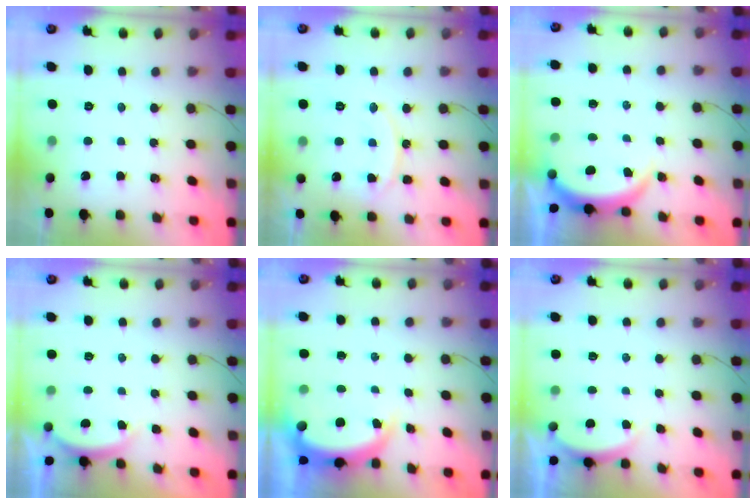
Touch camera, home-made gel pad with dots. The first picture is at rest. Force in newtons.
{"total": 11.7, "press": 11.7, "slide": 0.7}
{"total": 3.8, "press": 3.8, "slide": 0.3}
{"total": 2.5, "press": 2.4, "slide": 0.6}
{"total": 4.5, "press": 4.5, "slide": 0.2}
{"total": 2.4, "press": 2.4, "slide": 0.6}